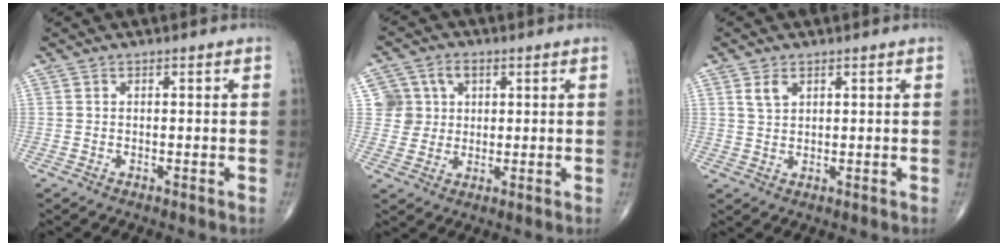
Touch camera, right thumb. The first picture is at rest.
{"total": 6.4, "force": [1.8, 5.9, 1.4], "torque": [0.005, 0.001, 0.033]}
{"total": 2.7, "force": [1.5, 1.6, 1.6], "torque": [-0.027, -0.004, 0.032]}